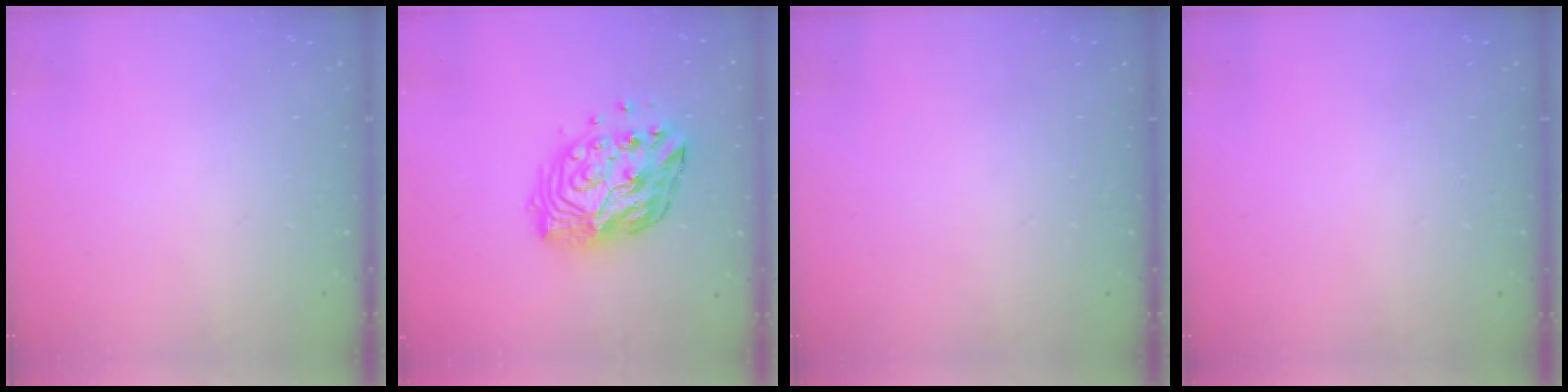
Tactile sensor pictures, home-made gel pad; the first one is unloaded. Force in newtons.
{"total": 14.2, "press": 14.2, "slide": 1.3}
{"total": 0.0}
{"total": 0.0}